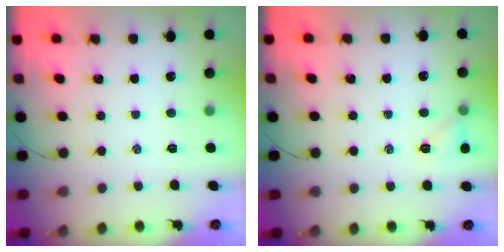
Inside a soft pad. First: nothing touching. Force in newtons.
{"total": 6.3, "press": 6.1, "slide": 1.5}